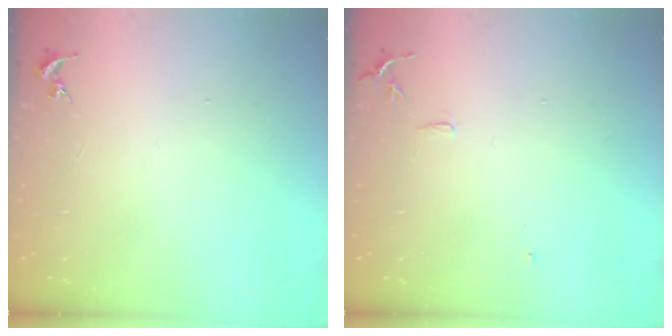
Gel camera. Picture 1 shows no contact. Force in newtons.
{"total": 6.9, "press": 6.9, "slide": 0.6}